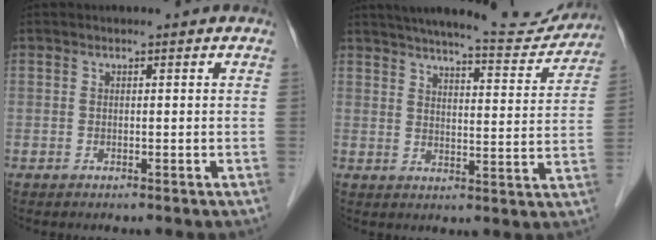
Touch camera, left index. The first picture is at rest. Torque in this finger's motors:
{"motor_torque": [0.80, -0.83, 0.33, 0.04]}